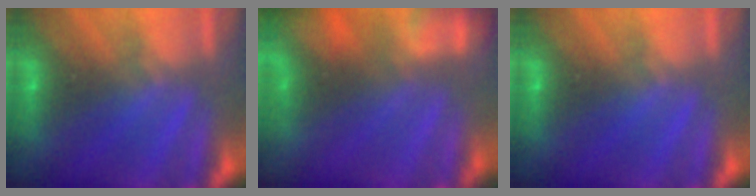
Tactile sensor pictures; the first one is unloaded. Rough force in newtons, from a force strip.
{"total": 9.3}
{"total": 0.0}